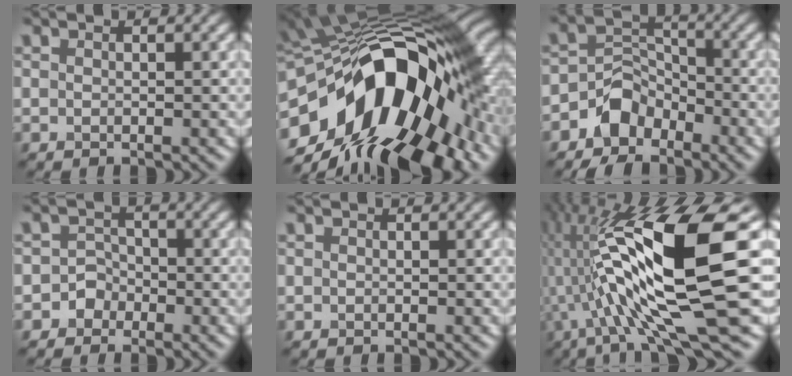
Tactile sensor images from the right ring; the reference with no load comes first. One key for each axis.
{"total": 18.6, "fx": -4.9, "fy": 10.4, "fz": 14.7, "tx": -0.246, "ty": -0.005, "tz": -0.088}
{"total": 5.0, "fx": -3.3, "fy": 3.2, "fz": 2.0, "tx": -0.025, "ty": 0.003, "tz": -0.064}
{"total": 1.9, "fx": -0.9, "fy": 1.6, "fz": 0.3, "tx": 0.019, "ty": 0.008, "tz": -0.027}
{"total": 0.0}
{"total": 17.1, "fx": 1.6, "fy": 4.3, "fz": 16.5, "tx": -0.315, "ty": 0.007, "tz": 0.036}